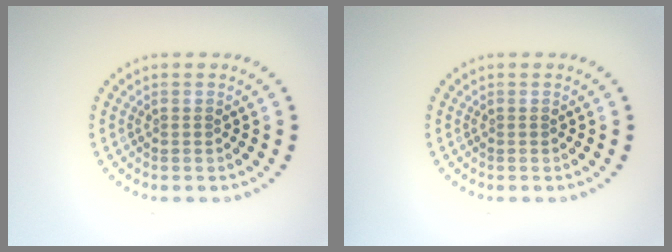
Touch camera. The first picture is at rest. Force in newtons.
{"total": 0.0}